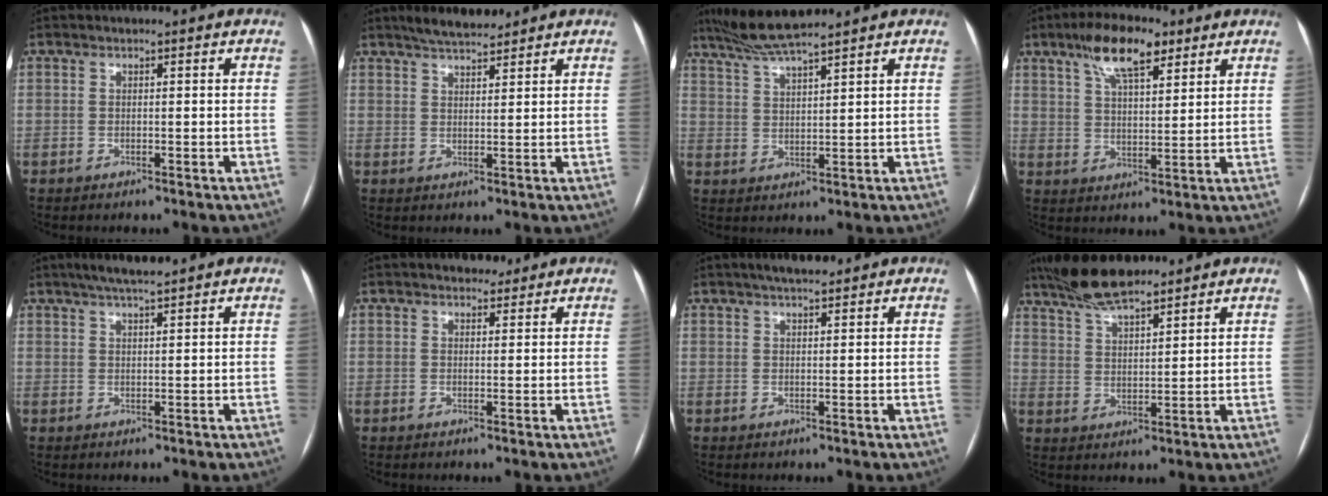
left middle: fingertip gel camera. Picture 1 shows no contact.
{"total": 5.7, "force": [5.0, 1.0, 2.4], "torque": [-0.044, 0.015, 0.088]}
{"total": 7.6, "force": [6.8, -0.7, 3.4], "torque": [-0.068, 0.016, 0.129]}
{"total": 10.0, "force": [6.3, 3.2, 7.0], "torque": [-0.128, 0.017, 0.111]}
{"total": 5.0, "force": [4.1, 0.0, 2.9], "torque": [-0.051, 0.017, 0.073]}
{"total": 4.0, "force": [3.2, 1.7, 1.5], "torque": [-0.017, 0.011, 0.049]}
{"total": 4.5, "force": [3.7, 0.9, 2.4], "torque": [-0.040, 0.016, 0.060]}
{"total": 9.4, "force": [8.2, 1.5, 4.4], "torque": [-0.086, 0.020, 0.152]}